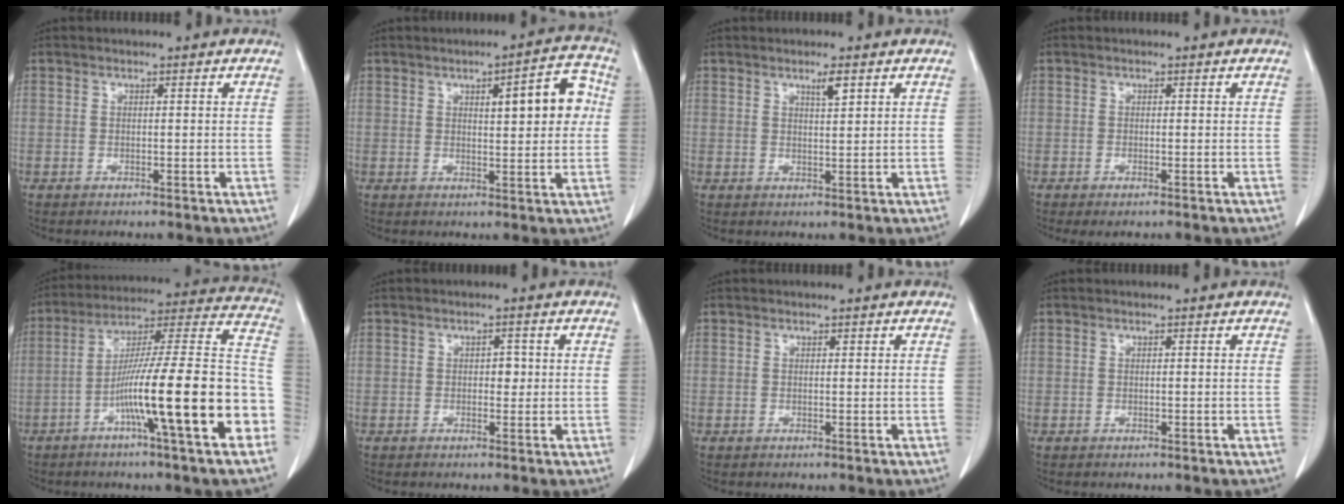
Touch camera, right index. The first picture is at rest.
{"total": 8.2, "force": [1.8, 2.1, 7.7], "torque": [-0.097, 0.019, 0.023]}
{"total": 2.1, "force": [1.3, 0.2, 1.7], "torque": [-0.032, -0.003, 0.025]}
{"total": 1.2, "force": [-0.6, 0.2, 0.9], "torque": [-0.015, -0.003, -0.008]}
{"total": 22.2, "force": [-7.7, 0.8, 20.8], "torque": [-0.270, 0.010, -0.127]}
{"total": 1.7, "force": [0.1, 1.1, 1.3], "torque": [-0.014, 0.003, 0.001]}
{"total": 0.0}
{"total": 0.0}